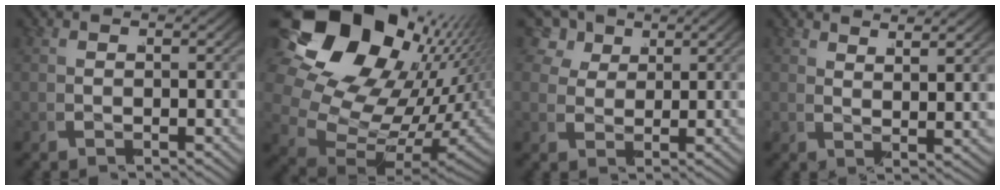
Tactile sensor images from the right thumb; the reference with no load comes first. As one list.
[{"total": 19.9, "force": [1.2, 13.9, 14.2], "torque": [-0.273, -0.039, 0.018]}, {"total": 2.4, "force": [1.4, 1.8, 0.5], "torque": [-0.025, -0.006, 0.025]}, {"total": 2.4, "force": [2.3, -0.5, 0.7], "torque": [-0.007, 0.004, 0.036]}]